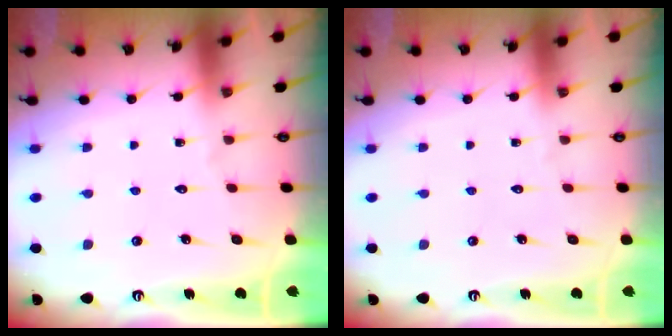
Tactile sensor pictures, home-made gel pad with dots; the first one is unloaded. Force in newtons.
{"total": 0.0}